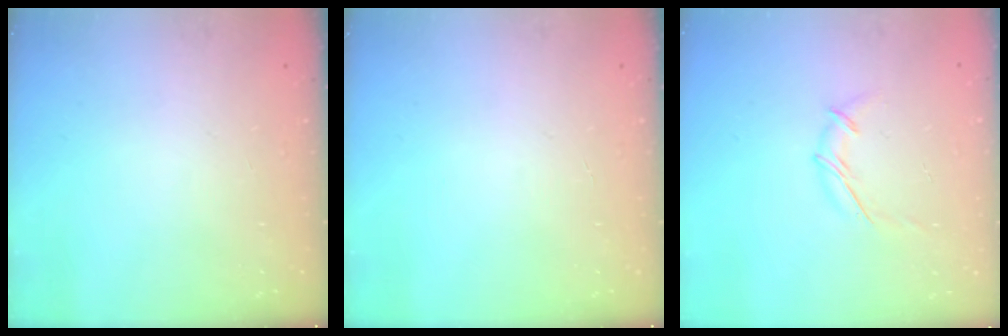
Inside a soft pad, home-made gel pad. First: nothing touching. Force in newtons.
{"total": 0.0}
{"total": 6.0, "press": 6.0, "slide": 0.7}